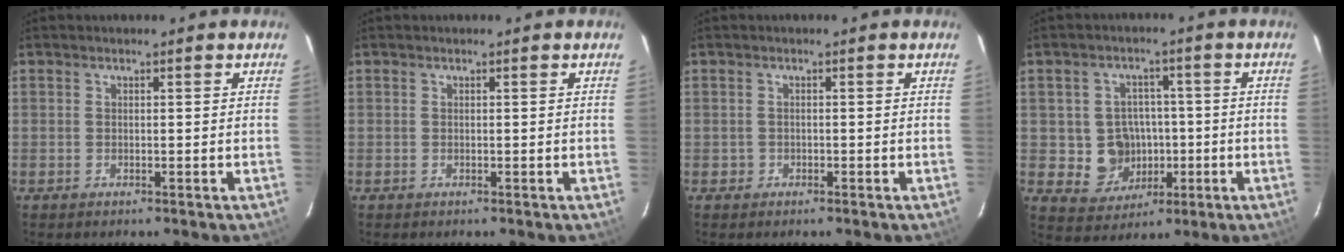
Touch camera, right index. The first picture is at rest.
{"total": 0.0}
{"total": 1.1, "force": [-0.5, 1.0, -0.1], "torque": [0.000, 0.005, -0.006]}
{"total": 8.4, "force": [-1.2, 7.9, 2.5], "torque": [-0.069, 0.020, 0.001]}